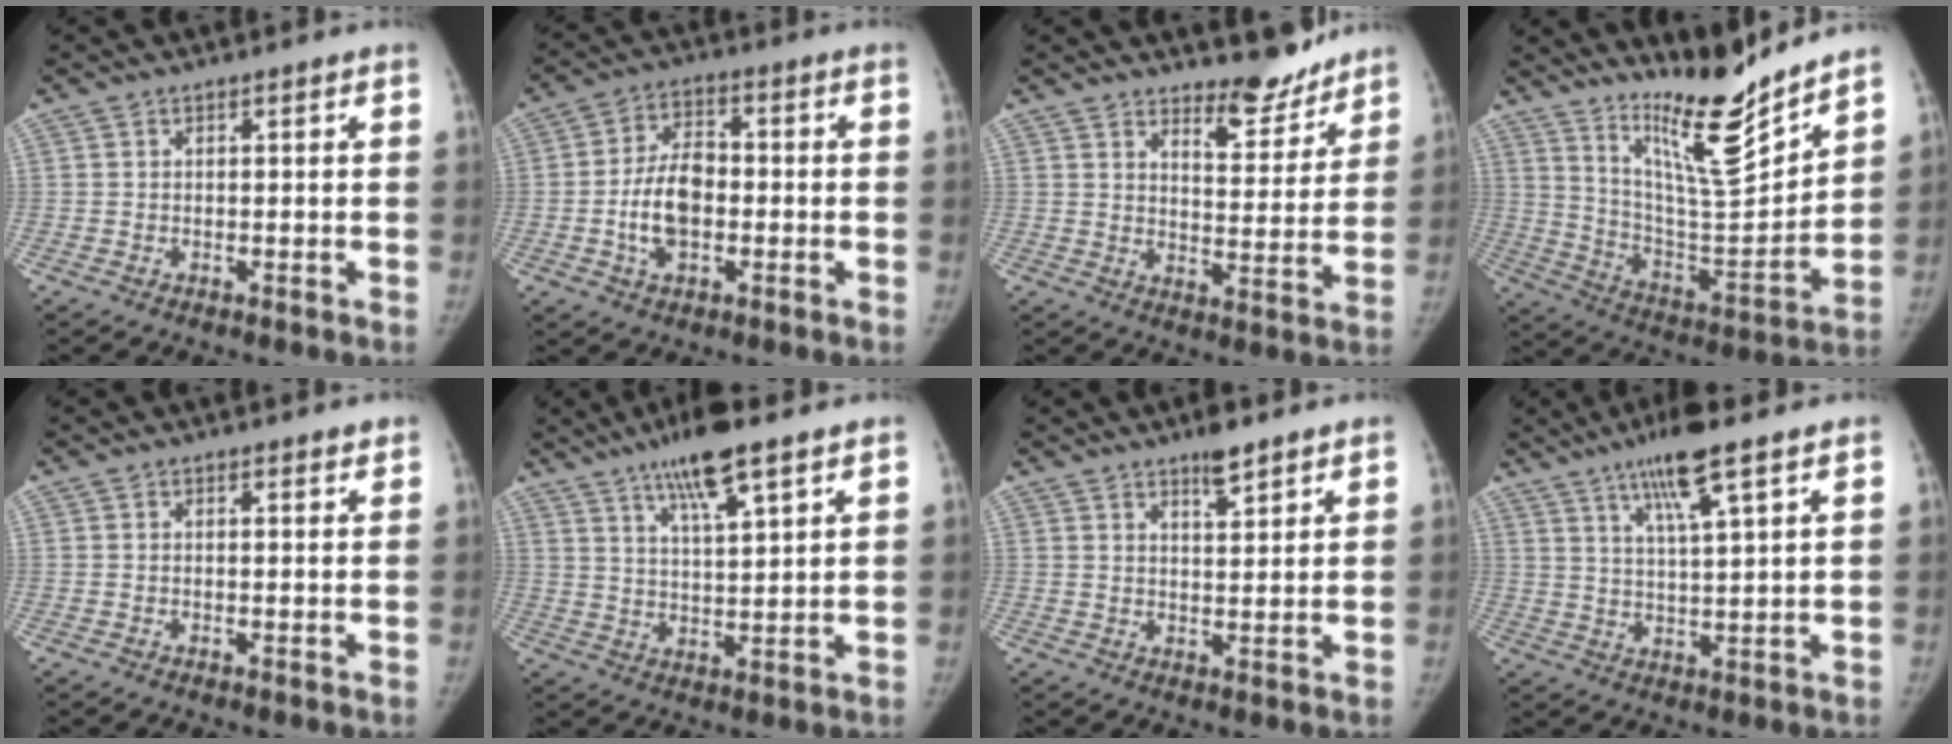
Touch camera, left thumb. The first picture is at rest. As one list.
[{"total": 9.8, "force": [-1.8, 6.0, 7.5], "torque": [-0.121, 0.018, -0.037]}, {"total": 8.8, "force": [7.7, 2.9, 3.1], "torque": [-0.006, -0.066, 0.119]}, {"total": 17.5, "force": [14.2, 2.4, 9.9], "torque": [-0.127, -0.116, 0.251]}, {"total": 1.0, "force": [0.8, 0.4, 0.5], "torque": [0.001, -0.004, 0.010]}, {"total": 10.9, "force": [7.0, 2.1, 8.0], "torque": [-0.128, -0.028, 0.120]}, {"total": 5.0, "force": [3.6, 1.4, 3.1], "torque": [-0.034, -0.023, 0.057]}, {"total": 9.8, "force": [6.0, 1.0, 7.8], "torque": [-0.136, -0.023, 0.107]}]